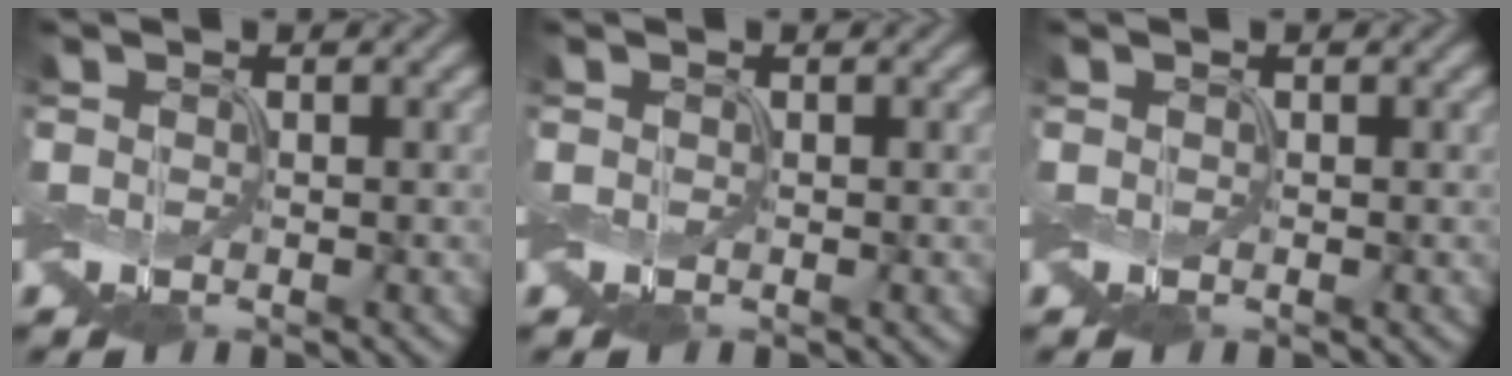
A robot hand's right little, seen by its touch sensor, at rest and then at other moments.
{"total": 0.0}
{"total": 0.0}